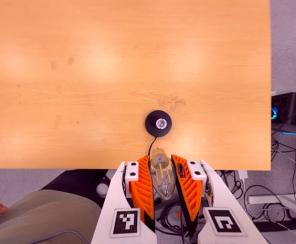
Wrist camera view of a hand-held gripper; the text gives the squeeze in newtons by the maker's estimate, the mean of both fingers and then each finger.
{"total": 21.8, "left": 24.4, "right": 19.2}